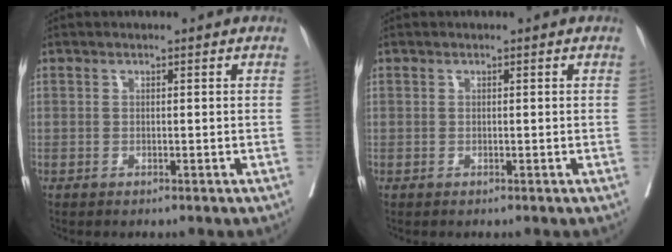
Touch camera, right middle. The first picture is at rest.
{"total": 0.0}